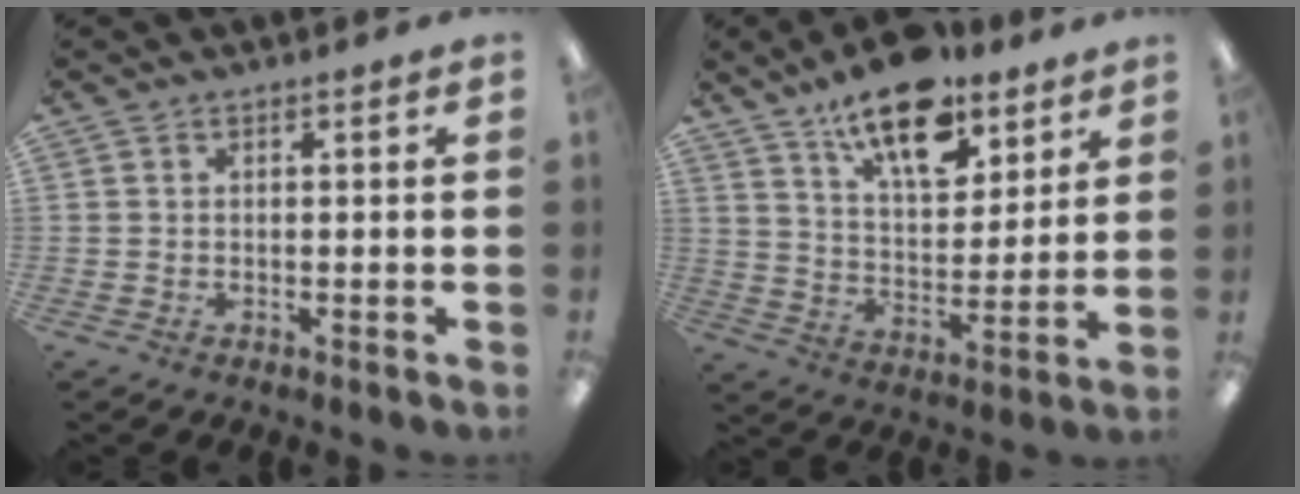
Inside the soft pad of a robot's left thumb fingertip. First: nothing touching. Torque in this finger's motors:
{"motor_torque": [0.46, 0.48, 1.43, -1.34, 0.36]}